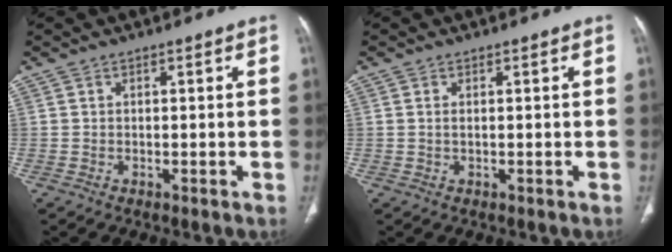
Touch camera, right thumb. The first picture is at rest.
{"total": 0.9, "force": [0.0, 0.4, 0.8], "torque": [-0.021, 0.001, 0.002]}